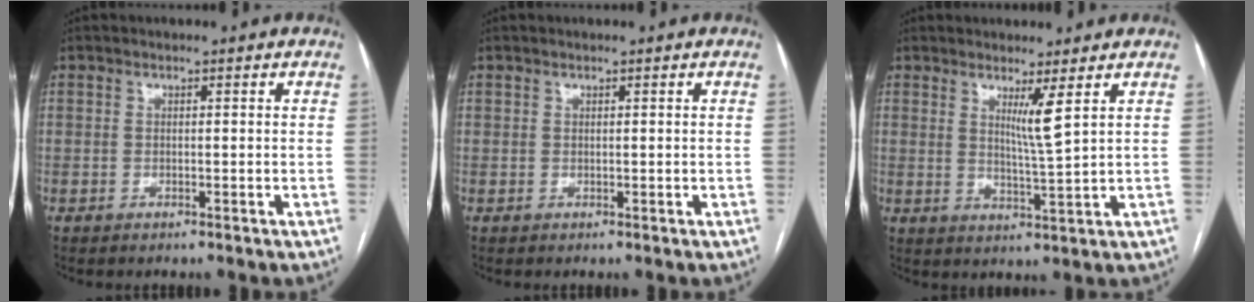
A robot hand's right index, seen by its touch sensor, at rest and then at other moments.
{"total": 0.0}
{"total": 4.1, "force": [2.0, -0.9, 3.4], "torque": [-0.061, -0.020, 0.039]}